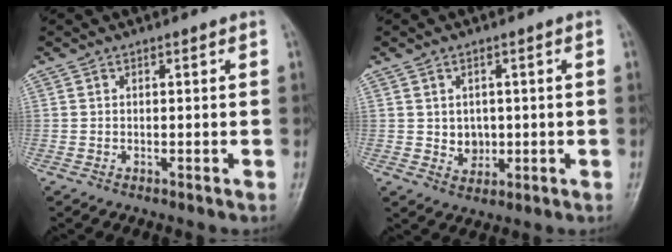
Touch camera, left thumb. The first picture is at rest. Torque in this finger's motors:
{"motor_torque": [-0.62, 0.23, 0.04, -0.02, 0.00]}